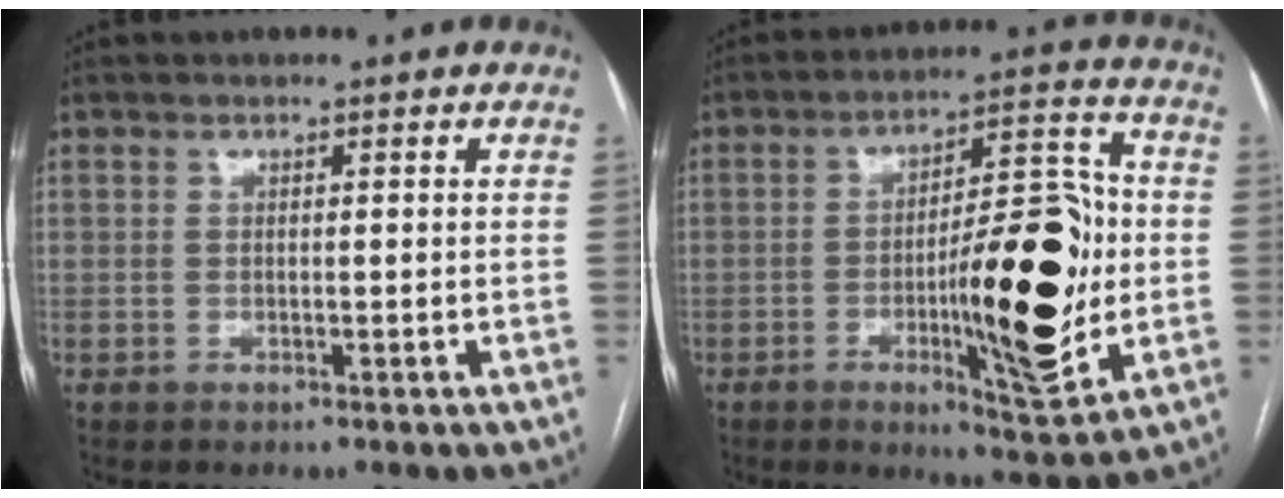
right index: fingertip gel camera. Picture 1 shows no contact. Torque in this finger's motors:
{"motor_torque": [1.19, 0.46, 0.47, 0.20]}